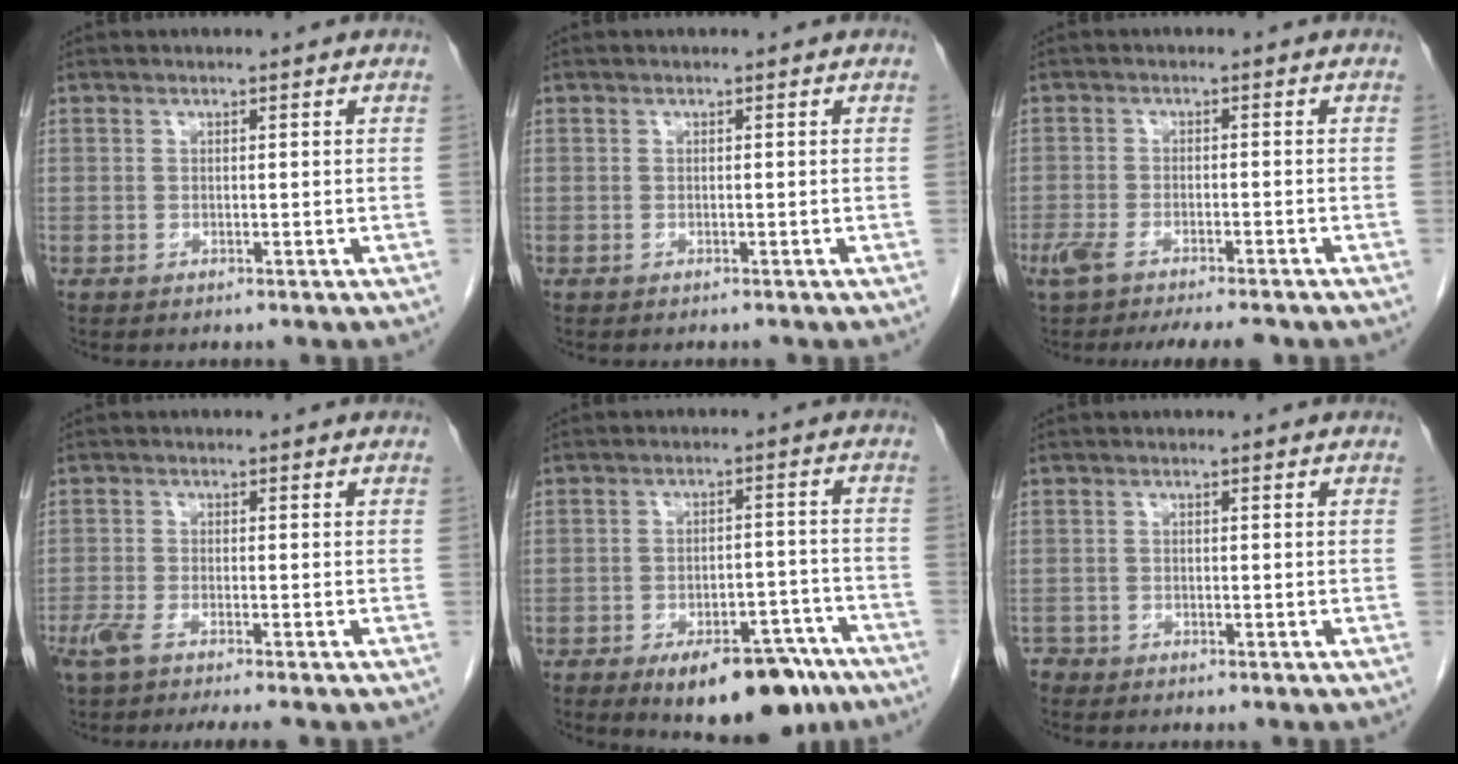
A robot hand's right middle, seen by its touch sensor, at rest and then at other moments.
{"total": 0.0}
{"total": 11.1, "force": [-9.0, 2.4, 6.0], "torque": [-0.096, -0.003, -0.132]}
{"total": 6.5, "force": [-5.0, 0.6, 4.1], "torque": [-0.066, -0.012, -0.084]}
{"total": 13.0, "force": [-9.1, 5.0, 7.8], "torque": [-0.078, 0.013, -0.129]}
{"total": 1.2, "force": [-1.1, 0.5, -0.1], "torque": [0.000, 0.000, -0.021]}